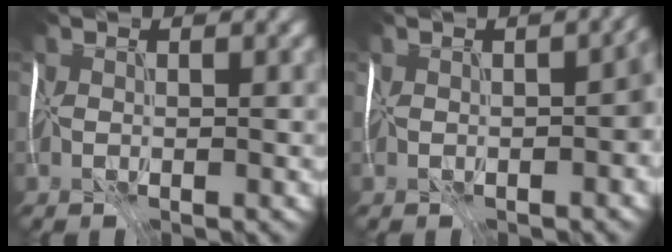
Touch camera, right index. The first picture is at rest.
{"total": 4.5, "force": [-1.1, 2.1, 3.8], "torque": [-0.043, -0.005, -0.022]}